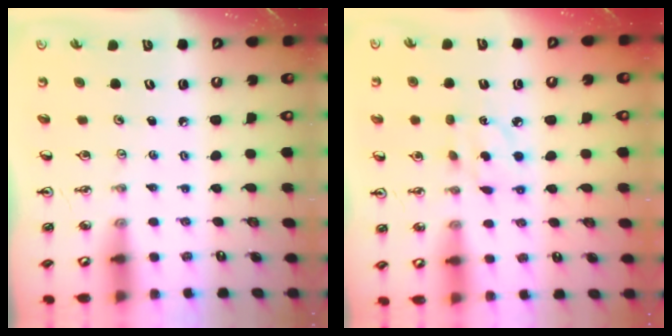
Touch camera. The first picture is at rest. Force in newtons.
{"total": 4.0, "press": 4.0, "slide": 0.4}